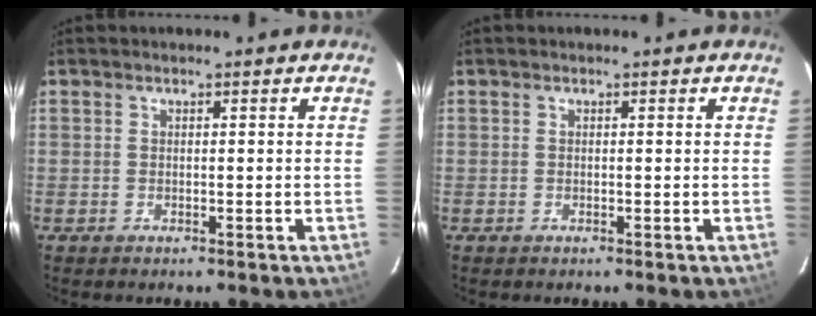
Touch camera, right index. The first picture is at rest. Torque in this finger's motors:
{"motor_torque": [-0.01, 0.01, 0.00, 0.00]}